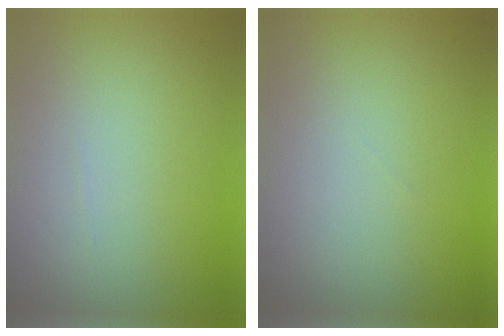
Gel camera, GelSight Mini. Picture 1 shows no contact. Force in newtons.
{"total": 0.0}